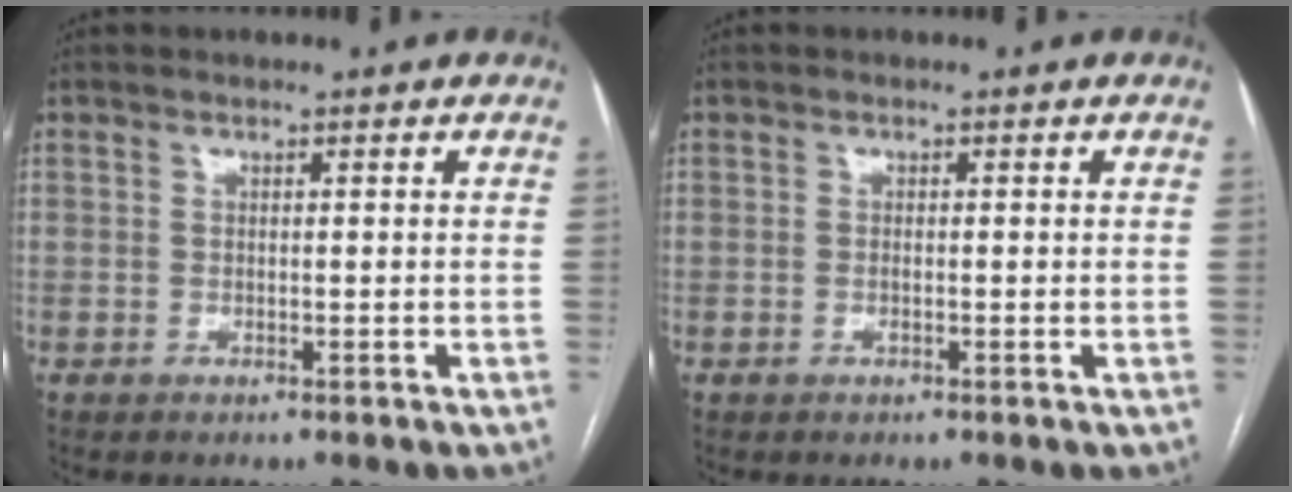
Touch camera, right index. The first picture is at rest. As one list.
[{"total": 0.8, "force": [-0.1, 0.1, 0.8], "torque": [-0.014, 0.000, -0.002]}]